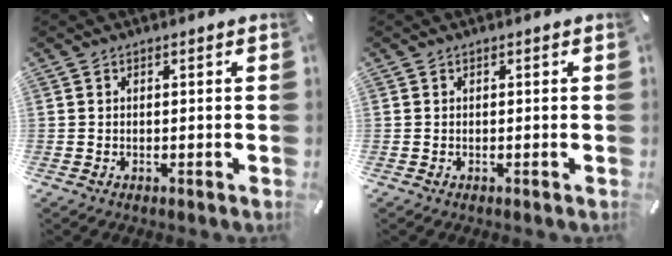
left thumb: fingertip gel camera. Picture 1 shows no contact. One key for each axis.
{"total": 0.0}